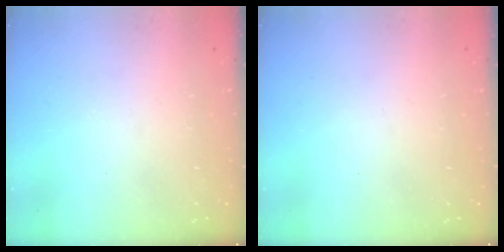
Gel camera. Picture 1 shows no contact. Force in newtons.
{"total": 0.0}